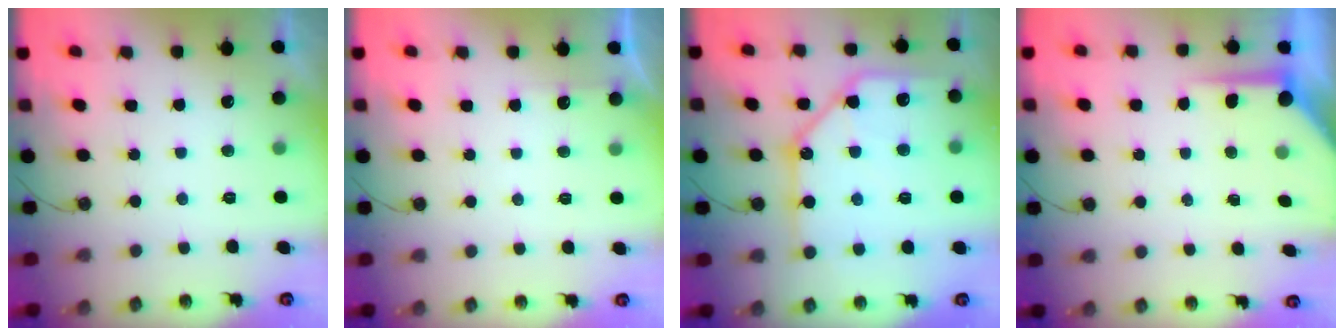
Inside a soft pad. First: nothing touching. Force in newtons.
{"total": 2.7, "press": 2.7, "slide": 0.4}
{"total": 15.8, "press": 15.7, "slide": 1.8}
{"total": 7.8, "press": 7.7, "slide": 0.6}